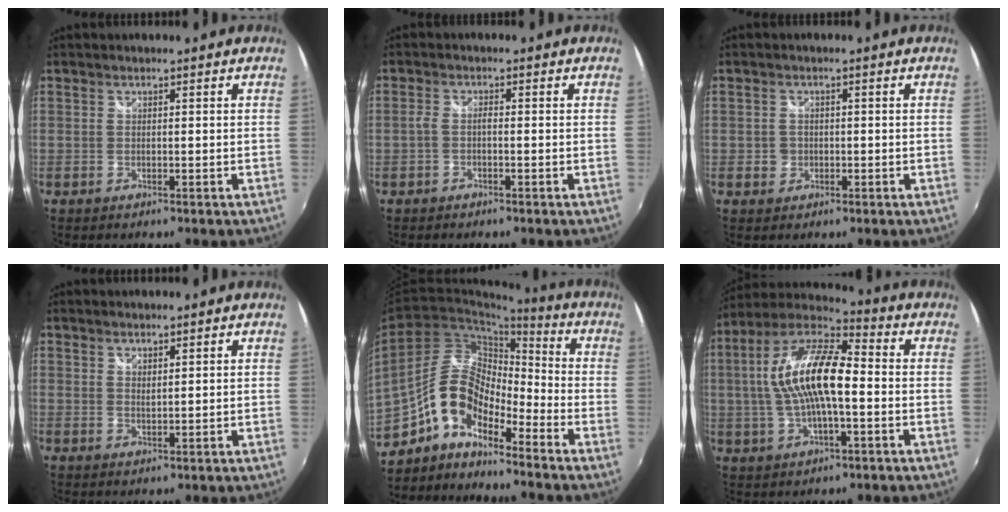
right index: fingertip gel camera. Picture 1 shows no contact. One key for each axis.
{"total": 1.6, "fx": -0.8, "fy": 0.4, "fz": 1.3, "tx": -0.030, "ty": 0.003, "tz": -0.017}
{"total": 2.4, "fx": -0.6, "fy": 2.3, "fz": 0.5, "tx": -0.009, "ty": -0.001, "tz": -0.009}
{"total": 1.6, "fx": 1.3, "fy": 0.5, "fz": 0.8, "tx": -0.012, "ty": -0.002, "tz": 0.022}
{"total": 10.4, "fx": -7.3, "fy": 4.8, "fz": 5.7, "tx": -0.112, "ty": 0.028, "tz": -0.151}
{"total": 16.0, "fx": -0.2, "fy": 5.7, "fz": 14.9, "tx": -0.284, "ty": 0.016, "tz": -0.014}